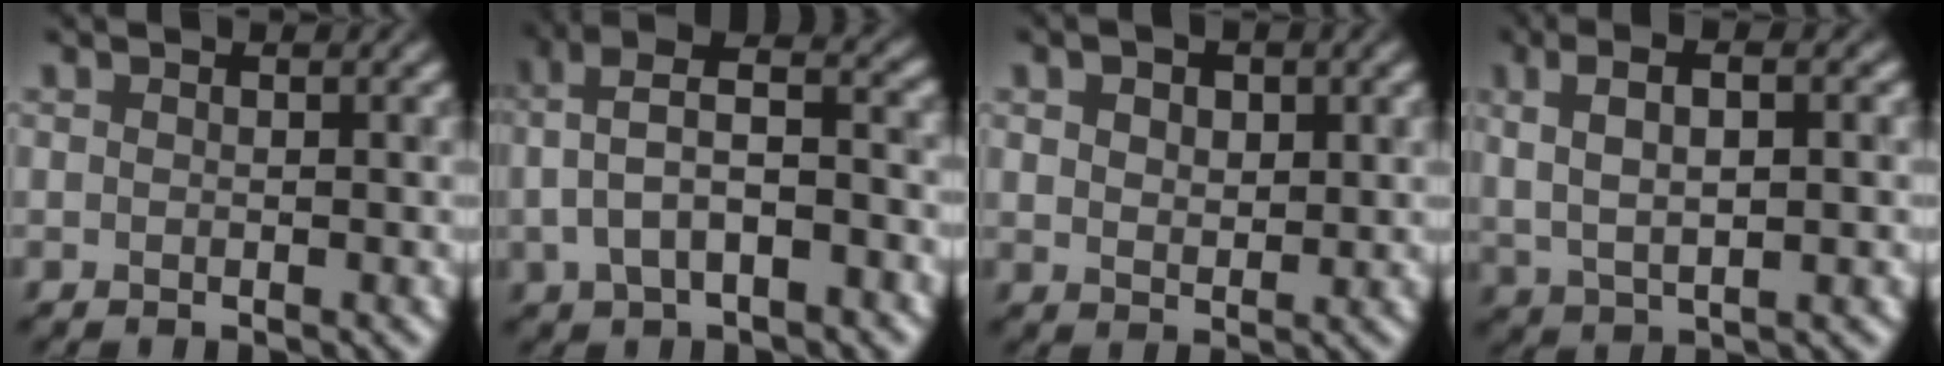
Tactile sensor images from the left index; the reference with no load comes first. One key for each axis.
{"total": 6.2, "fx": -0.5, "fy": 3.2, "fz": 5.2, "tx": -0.104, "ty": 0.023, "tz": -0.012}
{"total": 3.1, "fx": 1.3, "fy": 1.9, "fz": 2.1, "tx": -0.038, "ty": 0.004, "tz": 0.022}
{"total": 5.4, "fx": 2.2, "fy": 1.8, "fz": 4.6, "tx": -0.093, "ty": 0.009, "tz": 0.033}